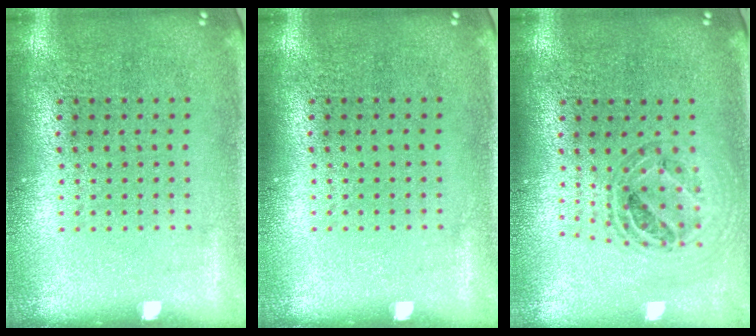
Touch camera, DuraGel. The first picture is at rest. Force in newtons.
{"total": 0.0}
{"total": 0.8, "press": 0.8, "slide": 0.1}